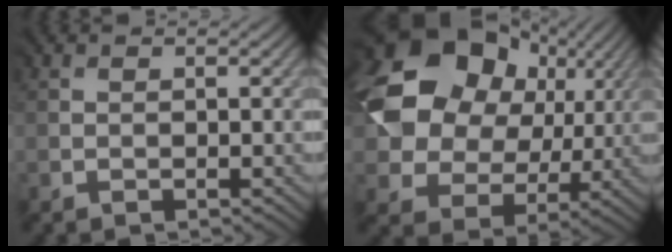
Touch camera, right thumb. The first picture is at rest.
{"total": 18.0, "force": [6.0, 14.2, 9.3], "torque": [-0.223, 0.030, 0.121]}